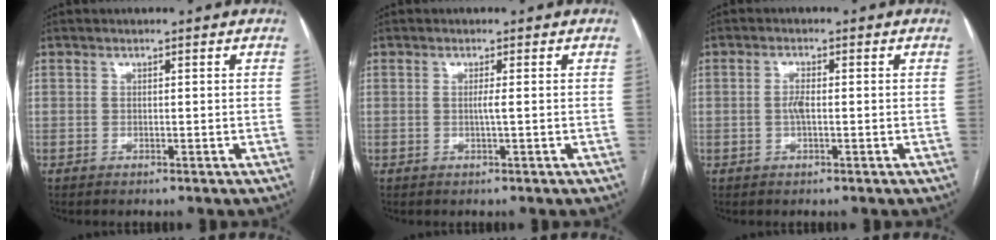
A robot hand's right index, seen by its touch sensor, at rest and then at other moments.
{"total": 1.1, "force": [0.0, -0.3, 1.0], "torque": [-0.019, 0.000, -0.003]}
{"total": 2.2, "force": [-0.3, 0.6, 2.1], "torque": [-0.047, 0.002, -0.004]}